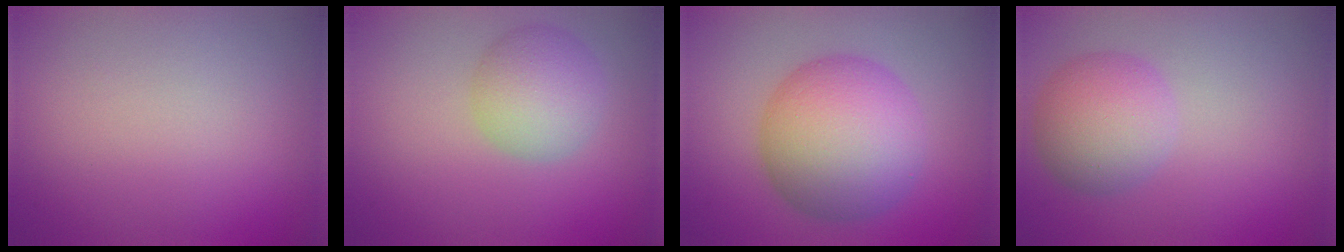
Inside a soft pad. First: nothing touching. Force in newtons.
{"total": 3.9, "press": 3.9, "slide": 0.2}
{"total": 8.7, "press": 8.7, "slide": 0.2}
{"total": 4.6, "press": 4.6, "slide": 0.2}